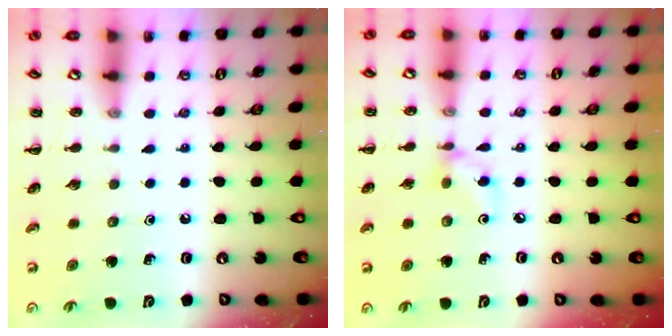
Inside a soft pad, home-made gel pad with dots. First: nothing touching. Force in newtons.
{"total": 4.3, "press": 4.3, "slide": 0.7}